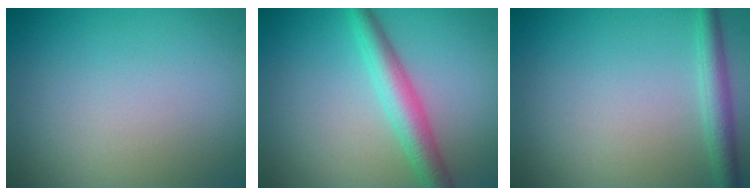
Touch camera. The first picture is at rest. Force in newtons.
{"total": 3.9, "press": 3.9, "slide": 0.1}
{"total": 2.4, "press": 2.4, "slide": 0.0}